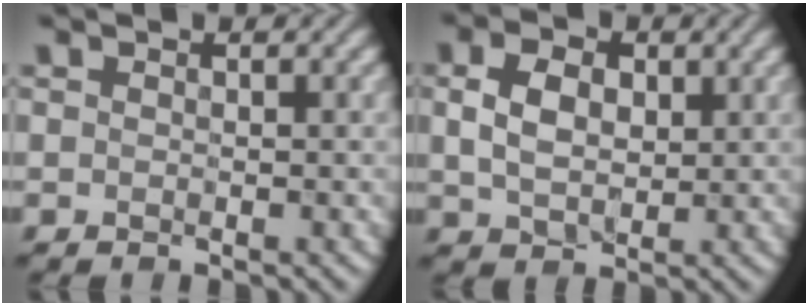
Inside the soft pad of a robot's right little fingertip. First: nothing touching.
{"total": 4.0, "force": [0.5, 2.7, 2.9], "torque": [-0.060, 0.000, 0.005]}